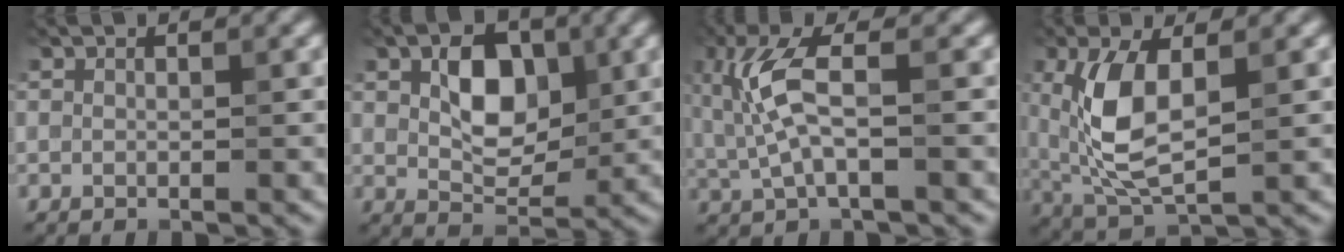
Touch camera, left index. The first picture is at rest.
{"total": 5.3, "force": [1.1, 3.3, 4.0], "torque": [-0.065, 0.000, 0.016]}
{"total": 5.5, "force": [0.8, 2.0, 5.1], "torque": [-0.124, 0.001, 0.014]}
{"total": 7.3, "force": [1.1, 3.4, 6.4], "torque": [-0.146, -0.008, 0.026]}